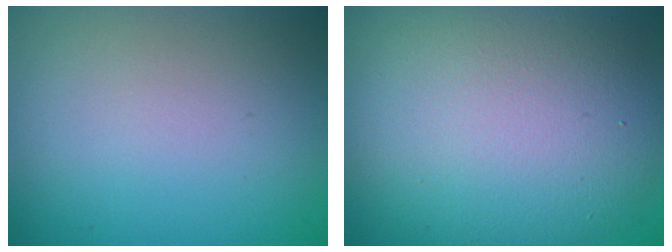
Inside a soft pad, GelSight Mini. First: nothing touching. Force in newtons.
{"total": 10.6, "press": 10.6, "slide": 0.3}